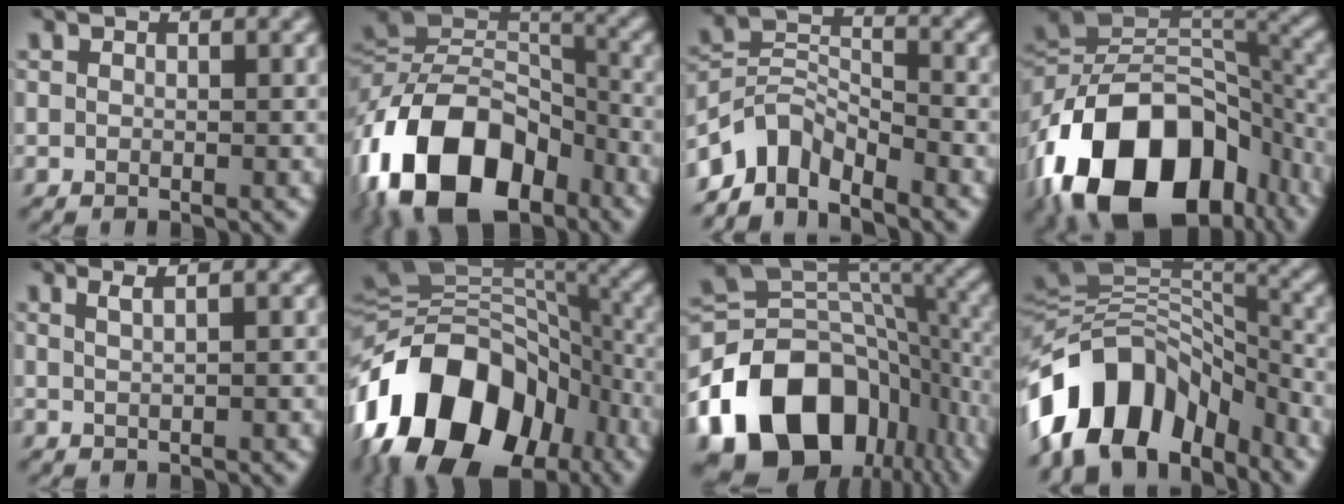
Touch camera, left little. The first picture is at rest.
{"total": 15.3, "force": [-7.3, 9.5, 9.5], "torque": [-0.193, 0.012, -0.148]}
{"total": 5.0, "force": [-4.3, 2.0, 1.8], "torque": [-0.027, 0.004, -0.094]}
{"total": 18.1, "force": [-8.9, 11.2, 11.1], "torque": [-0.207, 0.000, -0.158]}
{"total": 1.4, "force": [0.8, 0.3, 1.1], "torque": [-0.012, 0.003, 0.005]}
{"total": 15.9, "force": [-7.8, 10.3, 9.4], "torque": [-0.178, 0.012, -0.143]}
{"total": 16.7, "force": [-7.9, 11.3, 9.4], "torque": [-0.178, -0.008, -0.138]}
{"total": 11.8, "force": [-7.0, 7.0, 6.5], "torque": [-0.113, 0.028, -0.139]}